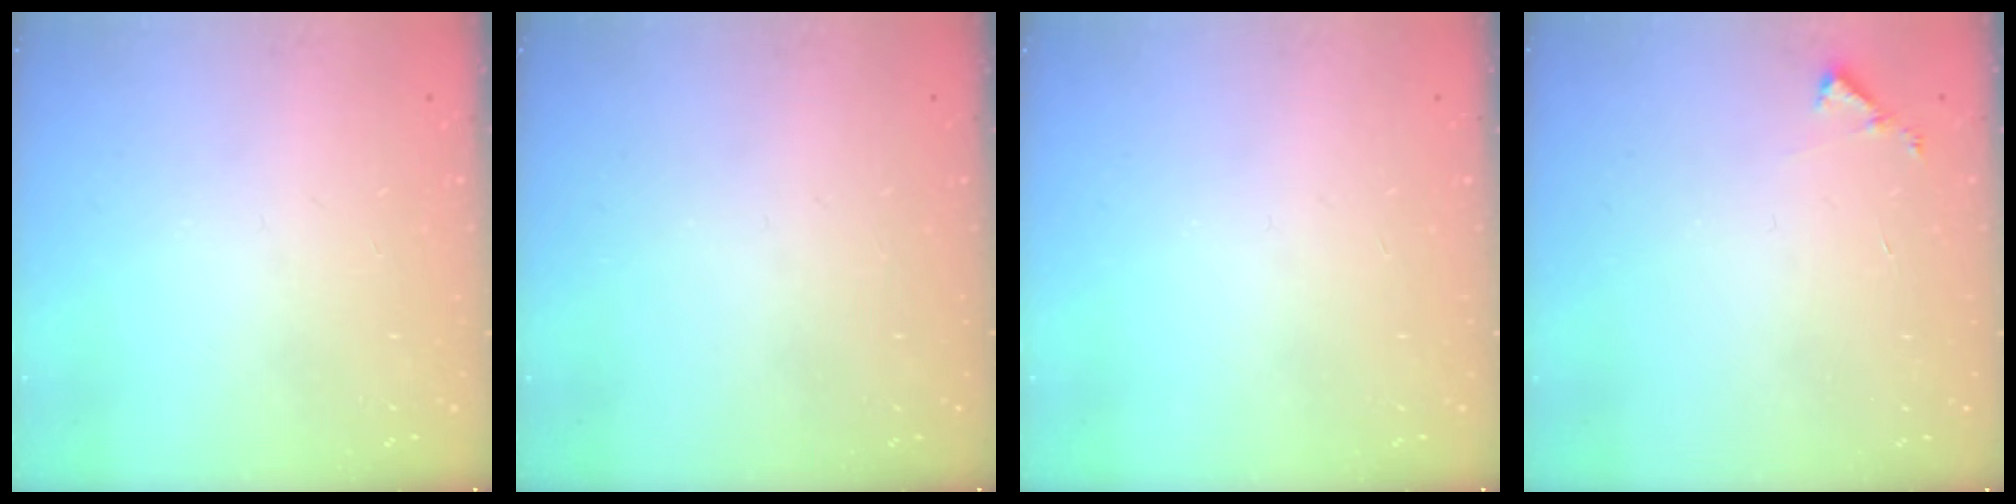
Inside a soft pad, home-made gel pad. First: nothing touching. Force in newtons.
{"total": 0.0}
{"total": 0.0}
{"total": 3.6, "press": 3.6, "slide": 0.3}